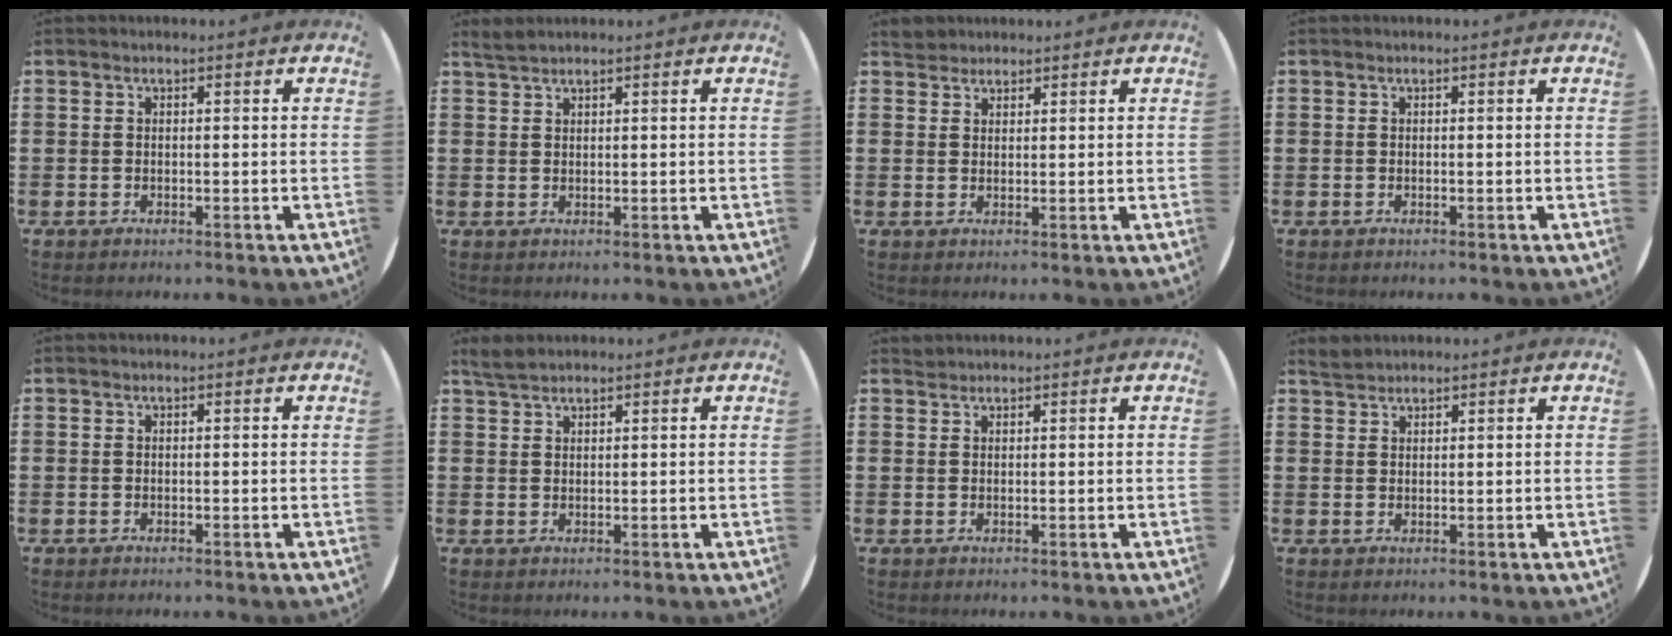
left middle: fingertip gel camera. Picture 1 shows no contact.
{"total": 1.4, "force": [1.3, -0.1, 0.2], "torque": [-0.007, 0.001, 0.026]}
{"total": 2.1, "force": [2.0, 0.7, 0.0], "torque": [0.004, 0.002, 0.038]}
{"total": 0.0}
{"total": 0.0}
{"total": 2.2, "force": [2.0, 0.5, 0.6], "torque": [-0.017, 0.004, 0.039]}
{"total": 0.7, "force": [0.6, 0.0, -0.2], "torque": [0.002, 0.003, 0.013]}
{"total": 1.6, "force": [1.6, 0.3, 0.1], "torque": [-0.005, 0.004, 0.031]}